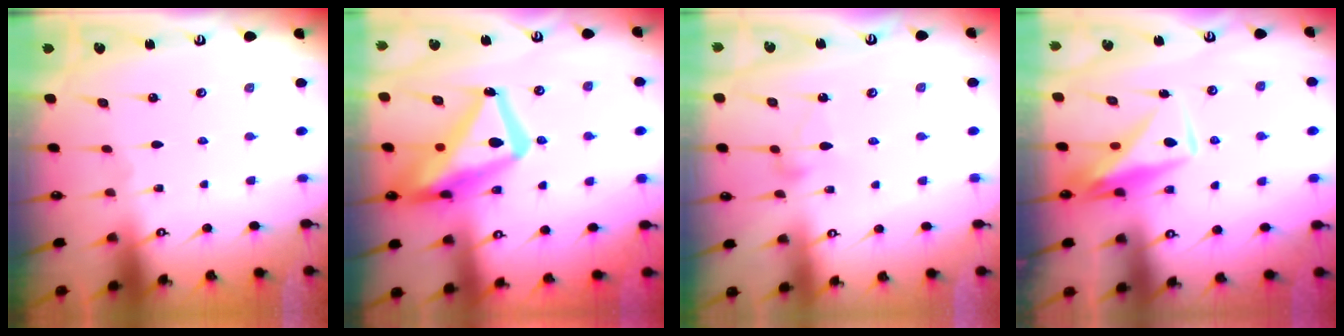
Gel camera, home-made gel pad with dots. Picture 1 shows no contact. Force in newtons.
{"total": 20.3, "press": 20.2, "slide": 1.8}
{"total": 9.1, "press": 9.1, "slide": 0.5}
{"total": 10.9, "press": 10.8, "slide": 0.9}